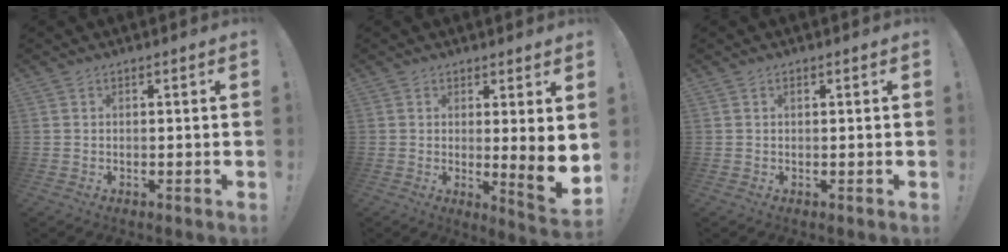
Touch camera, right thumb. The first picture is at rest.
{"total": 7.5, "force": [0.5, 0.2, 7.5], "torque": [-0.094, -0.029, 0.010]}
{"total": 0.6, "force": [0.2, 0.3, 0.4], "torque": [-0.008, 0.002, 0.003]}